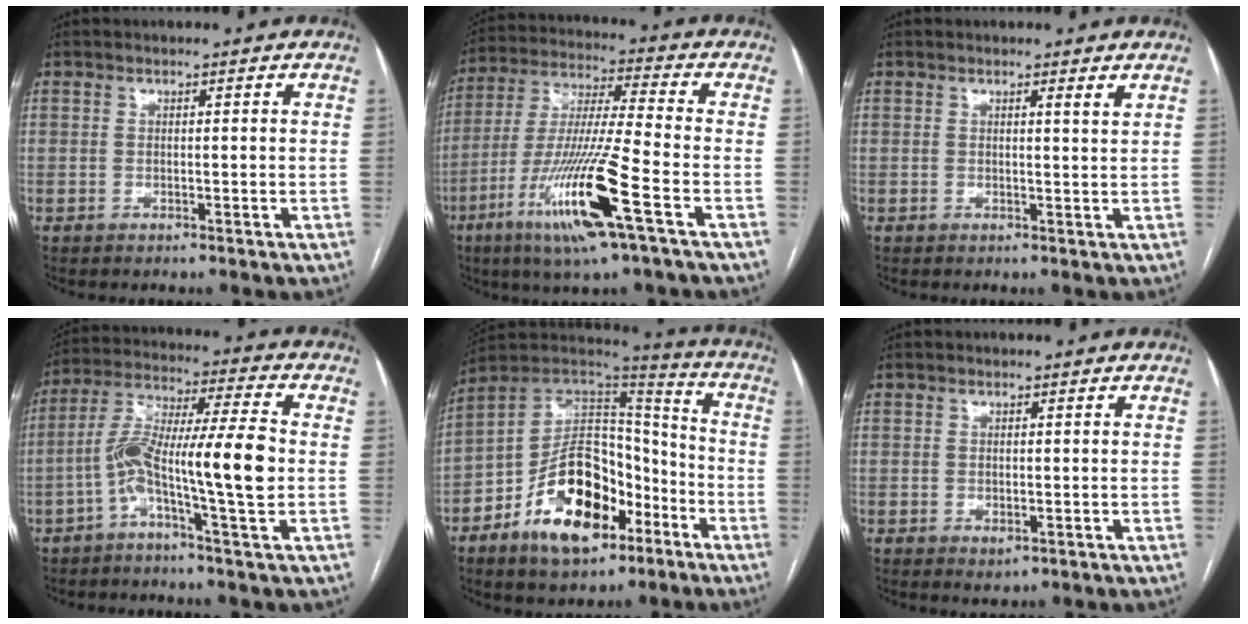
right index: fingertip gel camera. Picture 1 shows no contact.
{"total": 16.6, "force": [-7.3, -0.1, 14.9], "torque": [-0.310, -0.025, -0.137]}
{"total": 1.1, "force": [0.9, -0.2, 0.6], "torque": [-0.016, -0.008, 0.010]}
{"total": 12.9, "force": [-3.0, 0.3, 12.6], "torque": [-0.238, 0.023, -0.061]}
{"total": 18.7, "force": [-9.2, 9.7, 13.1], "torque": [-0.230, 0.018, -0.149]}
{"total": 1.4, "force": [-0.6, 0.8, 1.0], "torque": [-0.010, -0.002, -0.002]}